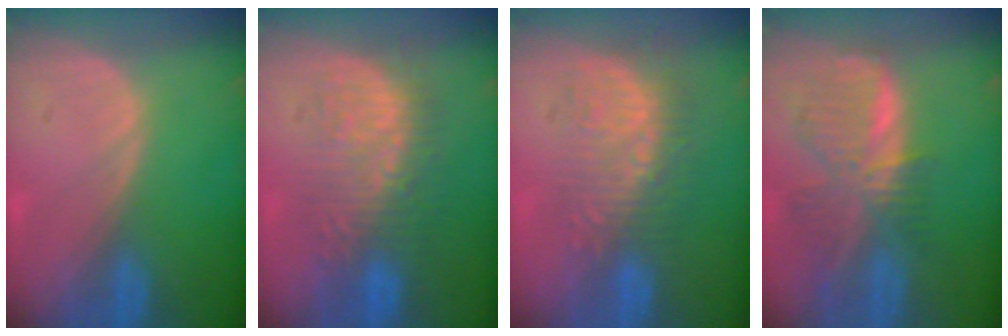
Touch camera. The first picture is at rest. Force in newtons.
{"total": 9.1, "press": 9.0, "slide": 1.7}
{"total": 9.3, "press": 8.4, "slide": 3.9}
{"total": 8.8, "press": 7.7, "slide": 4.4}